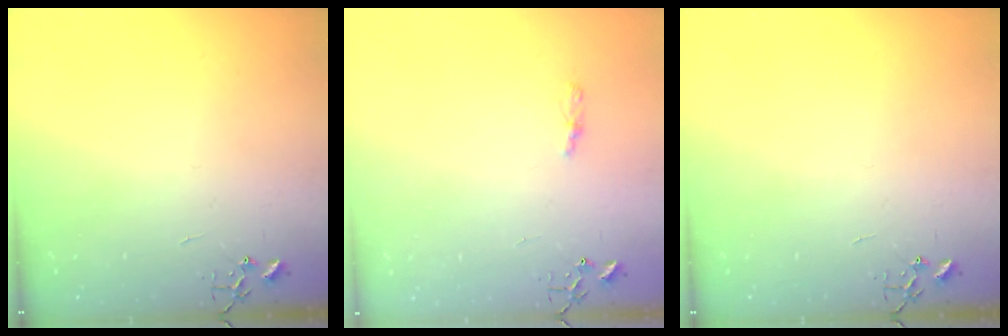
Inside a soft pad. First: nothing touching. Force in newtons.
{"total": 4.2, "press": 4.1, "slide": 0.5}
{"total": 0.0}